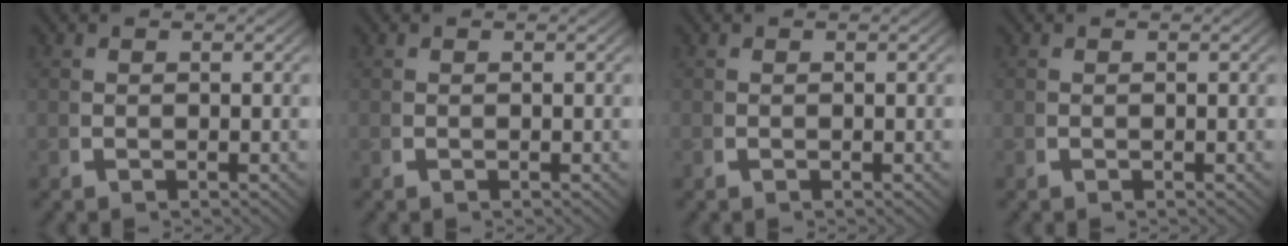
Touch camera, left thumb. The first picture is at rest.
{"total": 0.0}
{"total": 0.0}
{"total": 0.0}